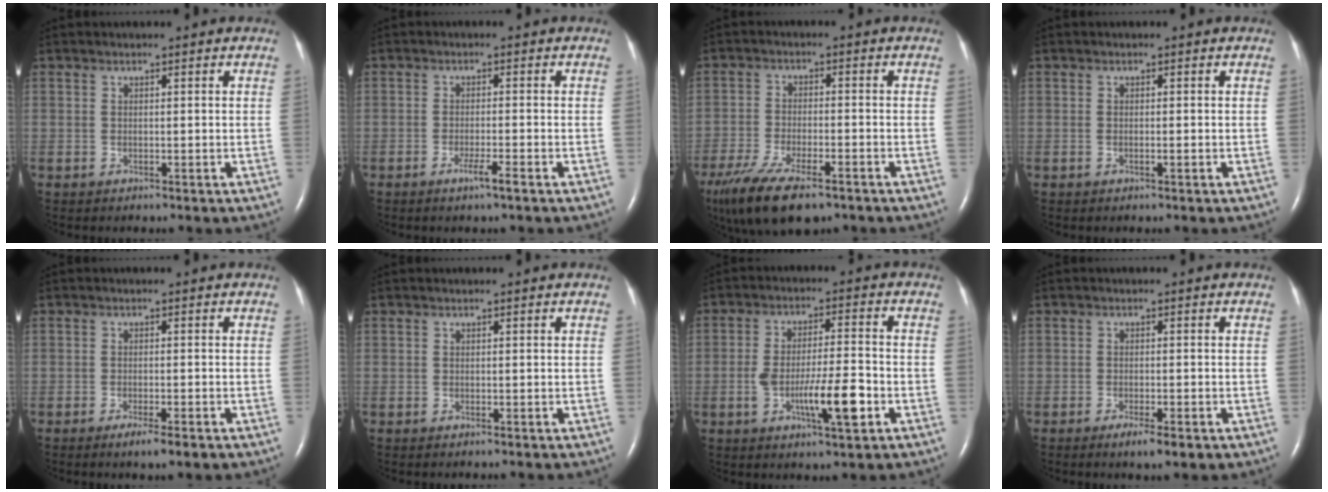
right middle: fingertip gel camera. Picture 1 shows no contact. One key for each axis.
{"total": 2.6, "fx": -1.6, "fy": -0.2, "fz": 2.0, "tx": -0.041, "ty": -0.005, "tz": -0.030}
{"total": 15.3, "fx": -10.7, "fy": 4.9, "fz": 9.8, "tx": -0.210, "ty": -0.033, "tz": -0.177}
{"total": 0.5, "fx": -0.2, "fy": 0.0, "fz": 0.5, "tx": -0.015, "ty": -0.002, "tz": -0.003}
{"total": 3.4, "fx": -2.1, "fy": 0.3, "fz": 2.7, "tx": -0.045, "ty": -0.007, "tz": -0.032}
{"total": 0.0}
{"total": 9.0, "fx": -3.1, "fy": 1.3, "fz": 8.4, "tx": -0.151, "ty": -0.001, "tz": -0.051}
{"total": 3.6, "fx": -2.1, "fy": 0.6, "fz": 2.9, "tx": -0.048, "ty": -0.007, "tz": -0.030}